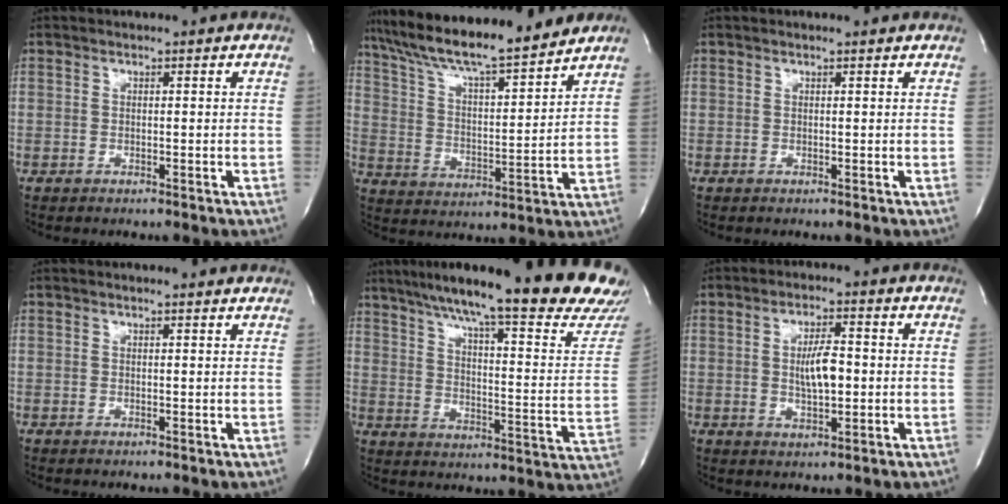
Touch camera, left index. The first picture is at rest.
{"total": 18.0, "force": [15.7, 1.6, 8.7], "torque": [-0.157, 0.012, 0.257]}
{"total": 0.6, "force": [0.6, -0.1, 0.1], "torque": [-0.010, -0.002, 0.006]}
{"total": 2.4, "force": [2.3, 0.1, 0.6], "torque": [-0.015, 0.002, 0.017]}
{"total": 29.2, "force": [24.7, 2.0, 15.3], "torque": [-0.219, -0.078, 0.317]}
{"total": 5.6, "force": [-0.1, 1.7, 5.3], "torque": [-0.097, 0.002, 0.001]}